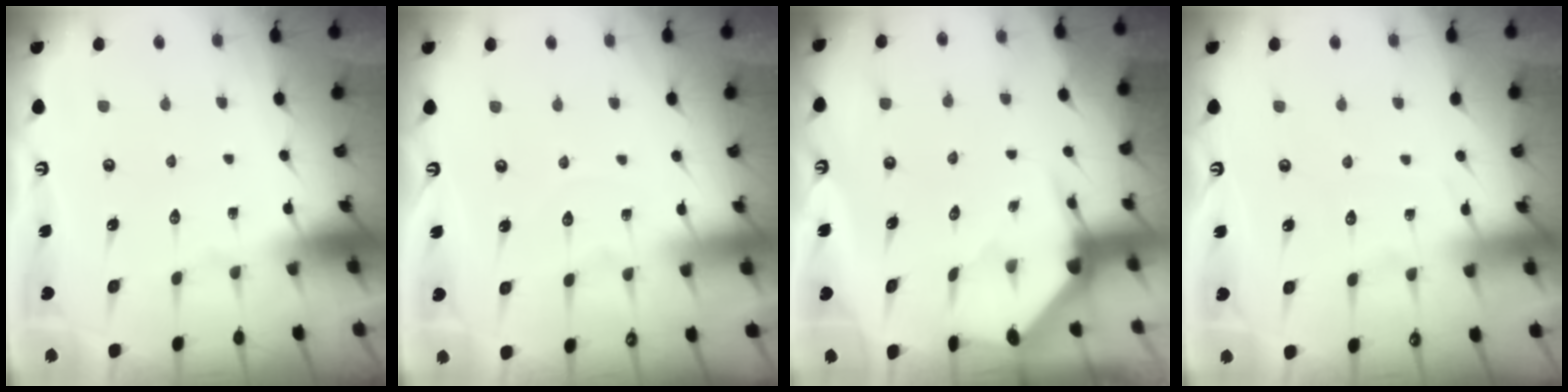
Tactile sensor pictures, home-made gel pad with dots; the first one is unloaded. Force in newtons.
{"total": 3.3, "press": 3.3, "slide": 0.3}
{"total": 3.3, "press": 3.3, "slide": 0.3}
{"total": 4.5, "press": 4.5, "slide": 0.6}